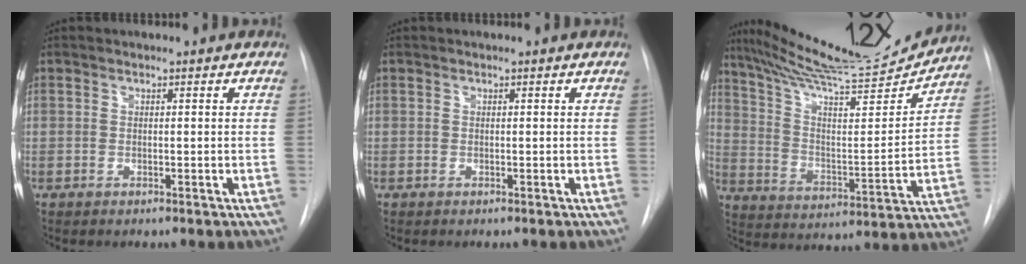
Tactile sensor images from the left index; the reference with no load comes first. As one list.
[{"total": 0.0}, {"total": 20.5, "force": [19.0, 1.8, 7.3], "torque": [-0.126, -0.044, 0.282]}]